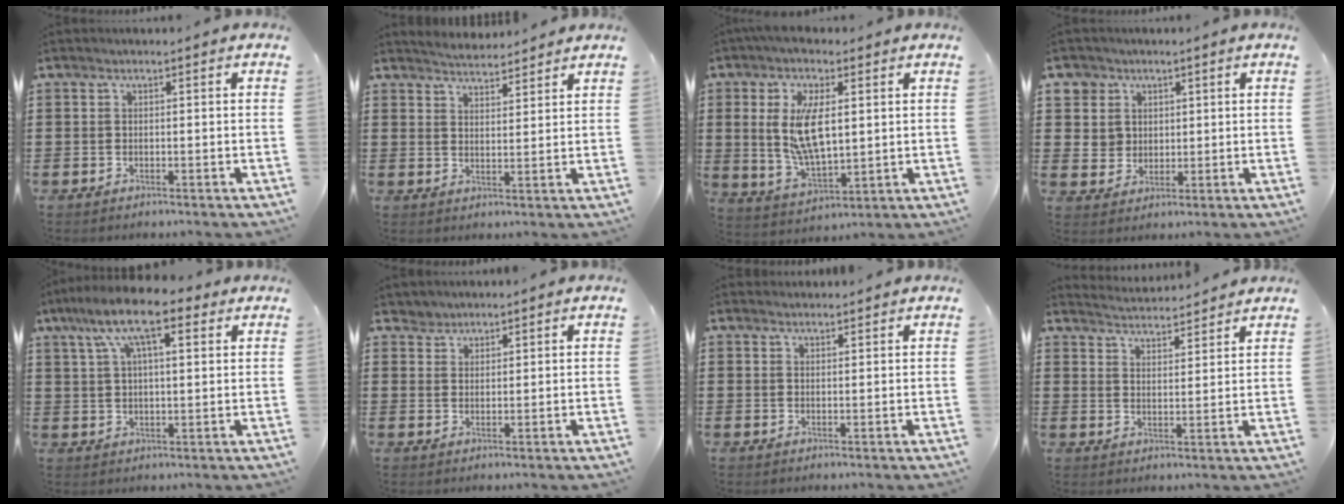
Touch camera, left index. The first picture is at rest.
{"total": 3.5, "force": [3.5, 0.1, 0.3], "torque": [-0.016, -0.009, 0.064]}
{"total": 10.6, "force": [2.8, 4.8, 9.0], "torque": [-0.186, 0.000, 0.046]}
{"total": 5.3, "force": [2.0, 4.9, 0.3], "torque": [-0.026, 0.011, 0.036]}
{"total": 10.6, "force": [6.4, 3.2, 7.8], "torque": [-0.168, 0.005, 0.112]}
{"total": 1.9, "force": [1.7, 0.8, -0.2], "torque": [-0.002, 0.003, 0.034]}
{"total": 1.3, "force": [1.2, 0.2, 0.0], "torque": [-0.003, 0.001, 0.025]}
{"total": 2.9, "force": [2.9, -0.2, -0.4], "torque": [-0.002, -0.012, 0.052]}